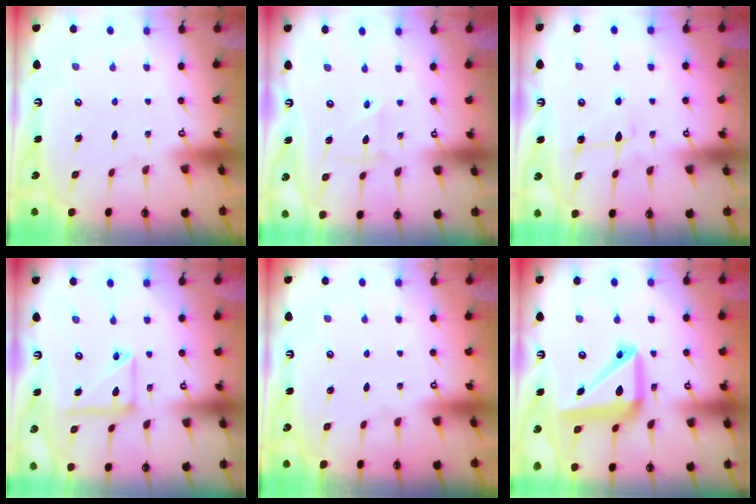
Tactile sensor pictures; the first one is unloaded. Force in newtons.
{"total": 2.4, "press": 2.2, "slide": 1.0}
{"total": 5.3, "press": 5.2, "slide": 0.7}
{"total": 11.6, "press": 11.6, "slide": 1.2}
{"total": 0.0}
{"total": 15.5, "press": 15.4, "slide": 1.7}